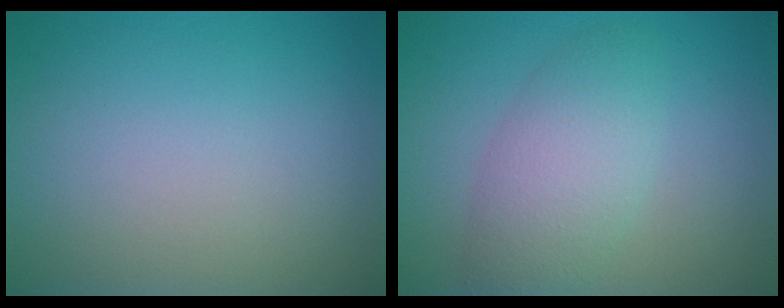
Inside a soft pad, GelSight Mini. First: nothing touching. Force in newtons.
{"total": 4.4, "press": 4.4, "slide": 0.2}